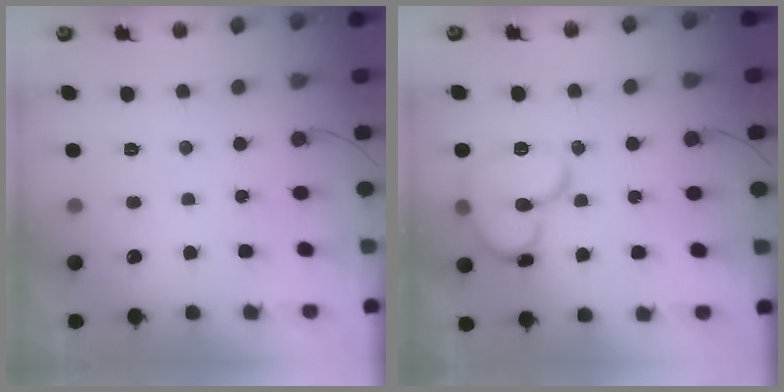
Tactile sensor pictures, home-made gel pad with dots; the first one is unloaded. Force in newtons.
{"total": 15.3, "press": 15.1, "slide": 2.0}